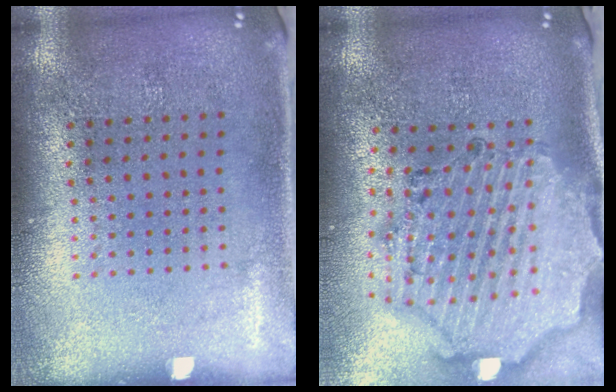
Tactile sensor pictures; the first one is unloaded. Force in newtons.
{"total": 2.7, "press": 2.4, "slide": 1.1}